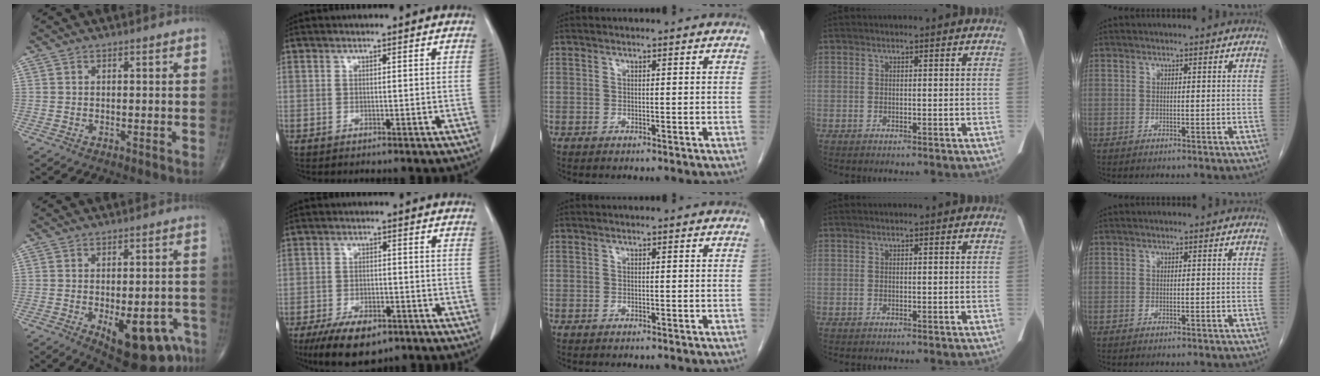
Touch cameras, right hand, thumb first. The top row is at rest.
{"thumb": {"total": 15.3, "force": [-7.0, 6.5, 11.9], "torque": [-0.109, 0.024, -0.077]}, "index": {"total": 8.8, "force": [-5.9, 3.9, 5.3], "torque": [-0.090, -0.008, -0.094]}}